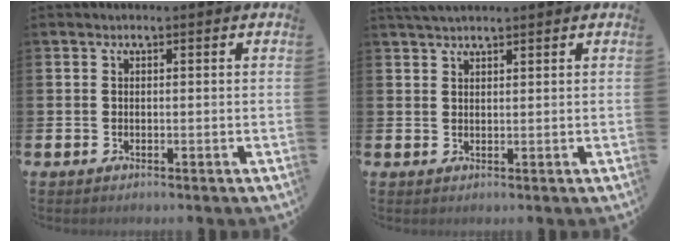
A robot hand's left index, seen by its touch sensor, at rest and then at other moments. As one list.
[{"total": 2.5, "force": [2.3, 0.4, 0.8], "torque": [-0.019, -0.002, 0.042]}]